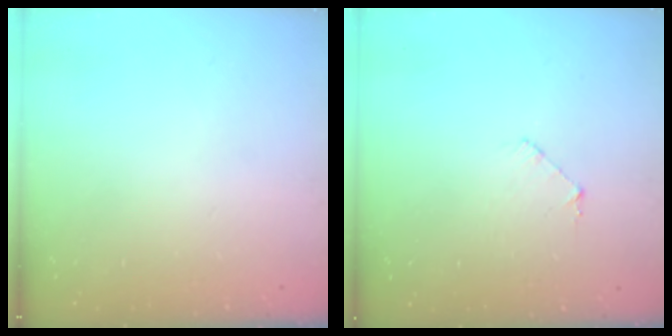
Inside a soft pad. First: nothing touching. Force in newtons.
{"total": 4.3, "press": 4.2, "slide": 0.3}